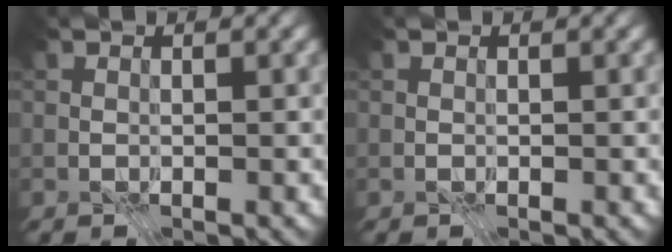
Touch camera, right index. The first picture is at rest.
{"total": 0.0}